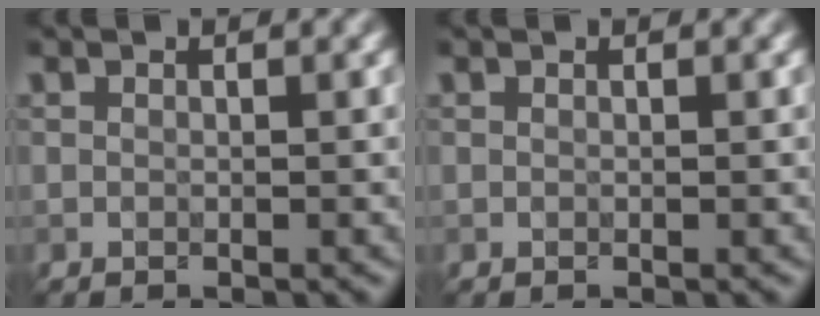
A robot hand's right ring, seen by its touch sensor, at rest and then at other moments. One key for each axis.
{"total": 0.0}